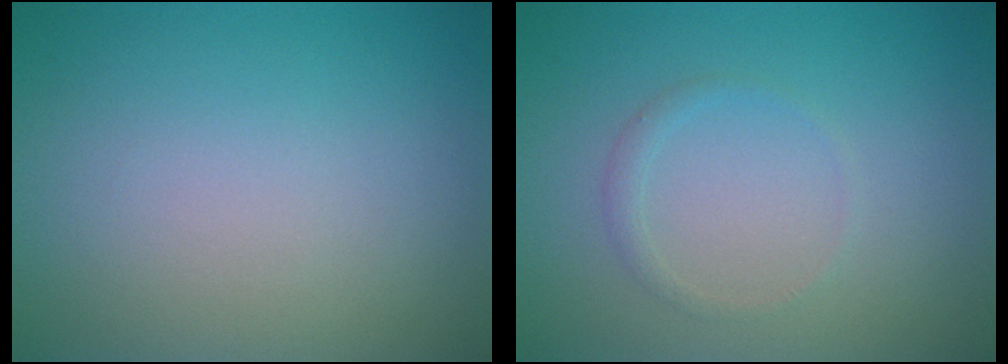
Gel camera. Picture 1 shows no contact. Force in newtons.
{"total": 0.9, "press": 0.8, "slide": 0.1}